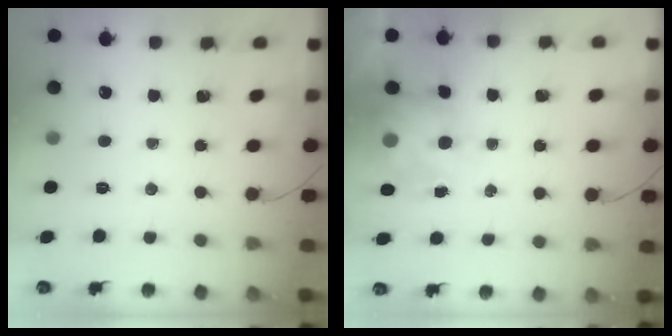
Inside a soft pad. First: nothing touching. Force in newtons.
{"total": 6.2, "press": 6.0, "slide": 1.5}